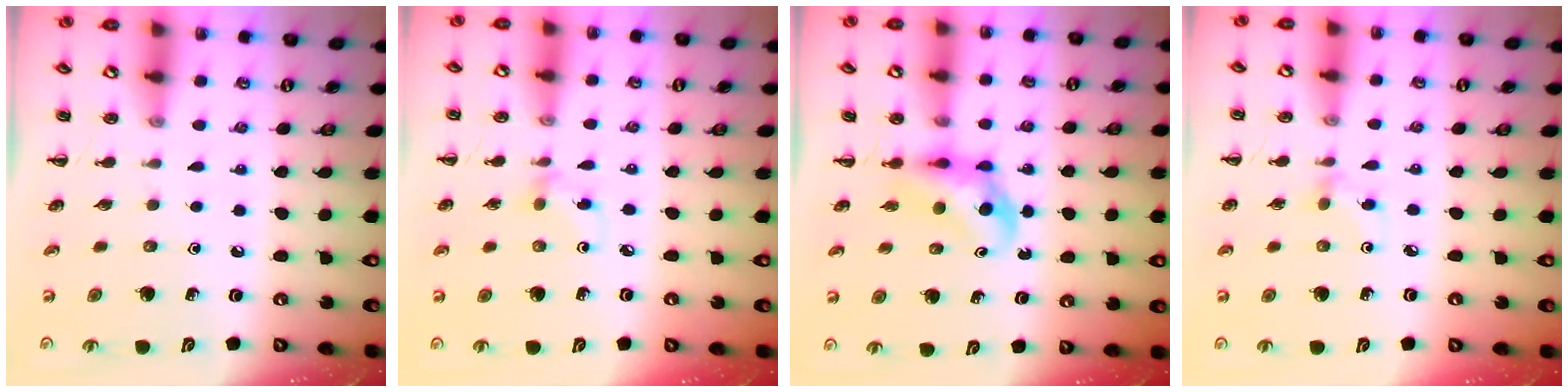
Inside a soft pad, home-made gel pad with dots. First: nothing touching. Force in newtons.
{"total": 2.8, "press": 2.6, "slide": 1.1}
{"total": 4.0, "press": 3.9, "slide": 0.9}
{"total": 2.7, "press": 2.4, "slide": 1.1}